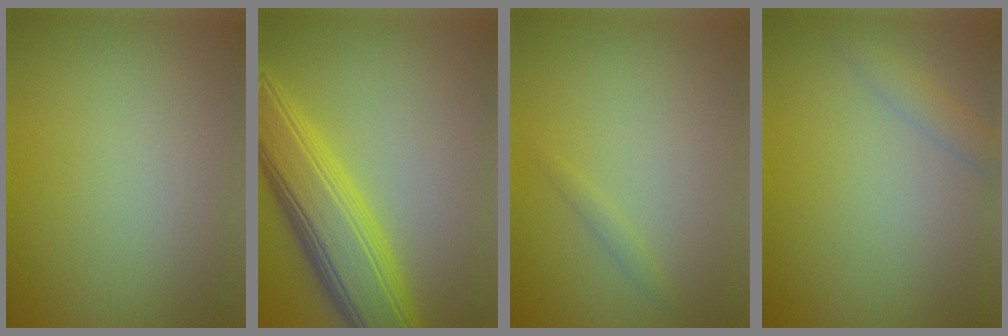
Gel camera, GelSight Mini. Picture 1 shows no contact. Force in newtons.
{"total": 8.8, "press": 8.8, "slide": 0.2}
{"total": 0.7, "press": 0.7, "slide": 0.0}
{"total": 1.6, "press": 1.6, "slide": 0.0}